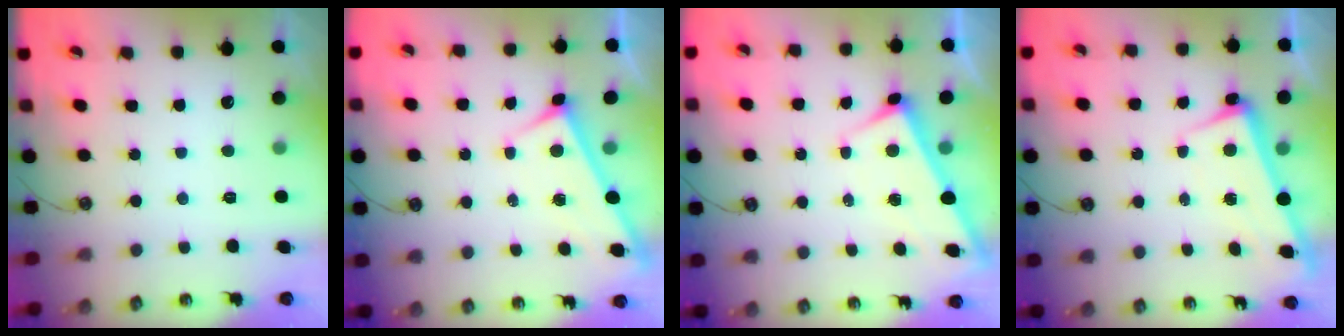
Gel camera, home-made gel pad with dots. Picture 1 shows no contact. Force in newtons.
{"total": 2.9, "press": 2.9, "slide": 0.3}
{"total": 4.6, "press": 4.6, "slide": 0.1}
{"total": 2.4, "press": 2.2, "slide": 0.8}